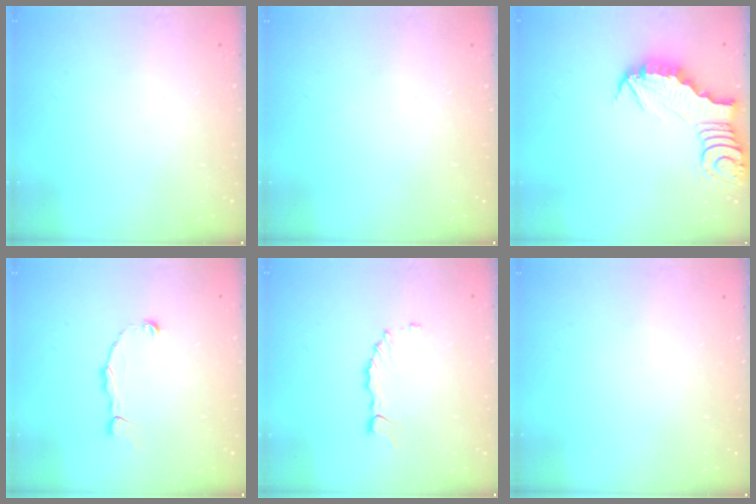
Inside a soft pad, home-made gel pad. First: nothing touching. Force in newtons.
{"total": 0.0}
{"total": 3.0, "press": 2.9, "slide": 0.3}
{"total": 2.5, "press": 2.5, "slide": 0.2}
{"total": 1.5, "press": 1.5, "slide": 0.4}
{"total": 0.0}